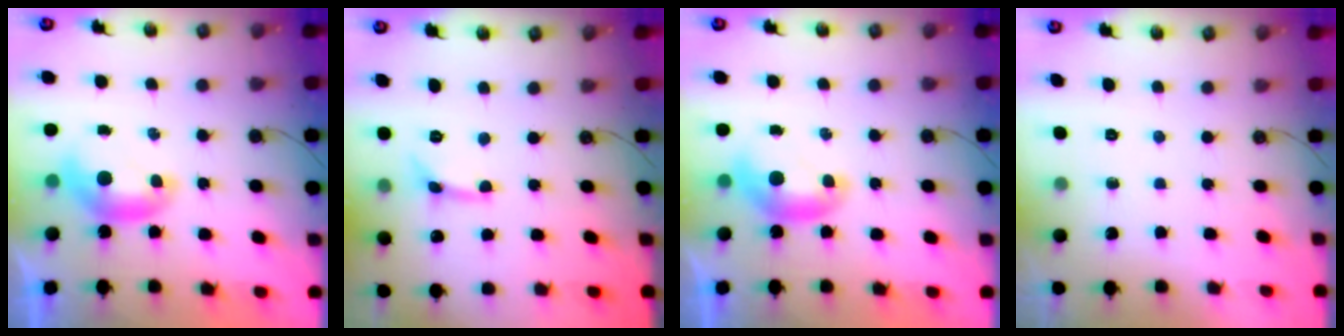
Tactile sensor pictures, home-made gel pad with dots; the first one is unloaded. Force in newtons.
{"total": 0.7, "press": 0.6, "slide": 0.3}
{"total": 0.0}
{"total": 0.0}